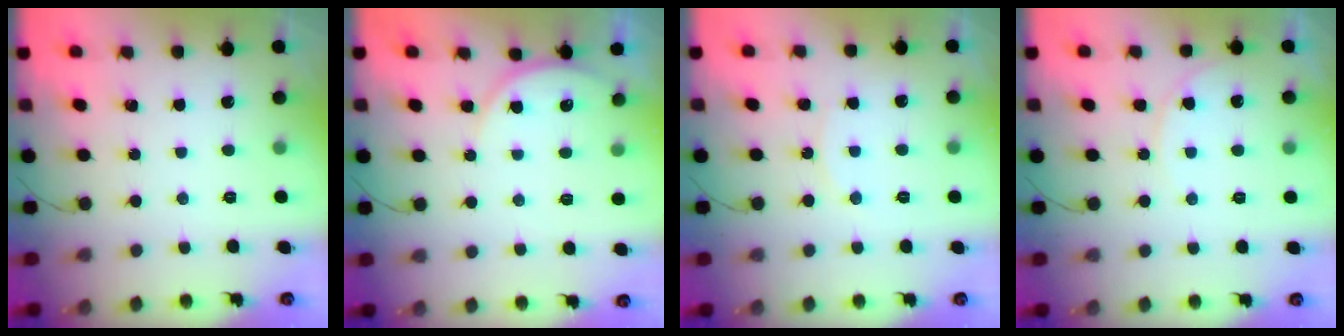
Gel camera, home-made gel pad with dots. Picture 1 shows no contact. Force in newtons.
{"total": 5.8, "press": 5.8, "slide": 0.7}
{"total": 6.7, "press": 6.7, "slide": 0.4}
{"total": 6.3, "press": 6.2, "slide": 0.7}